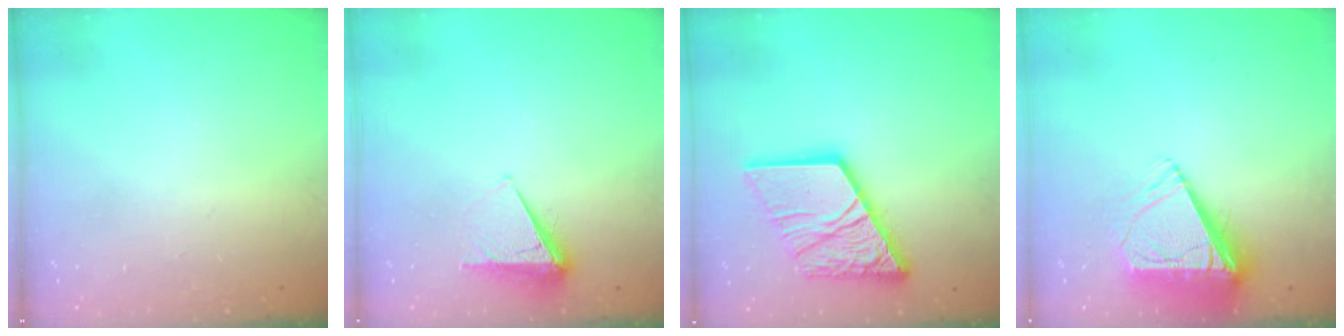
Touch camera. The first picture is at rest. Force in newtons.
{"total": 5.3, "press": 5.3, "slide": 0.6}
{"total": 18.0, "press": 17.9, "slide": 2.1}
{"total": 9.1, "press": 9.1, "slide": 1.2}